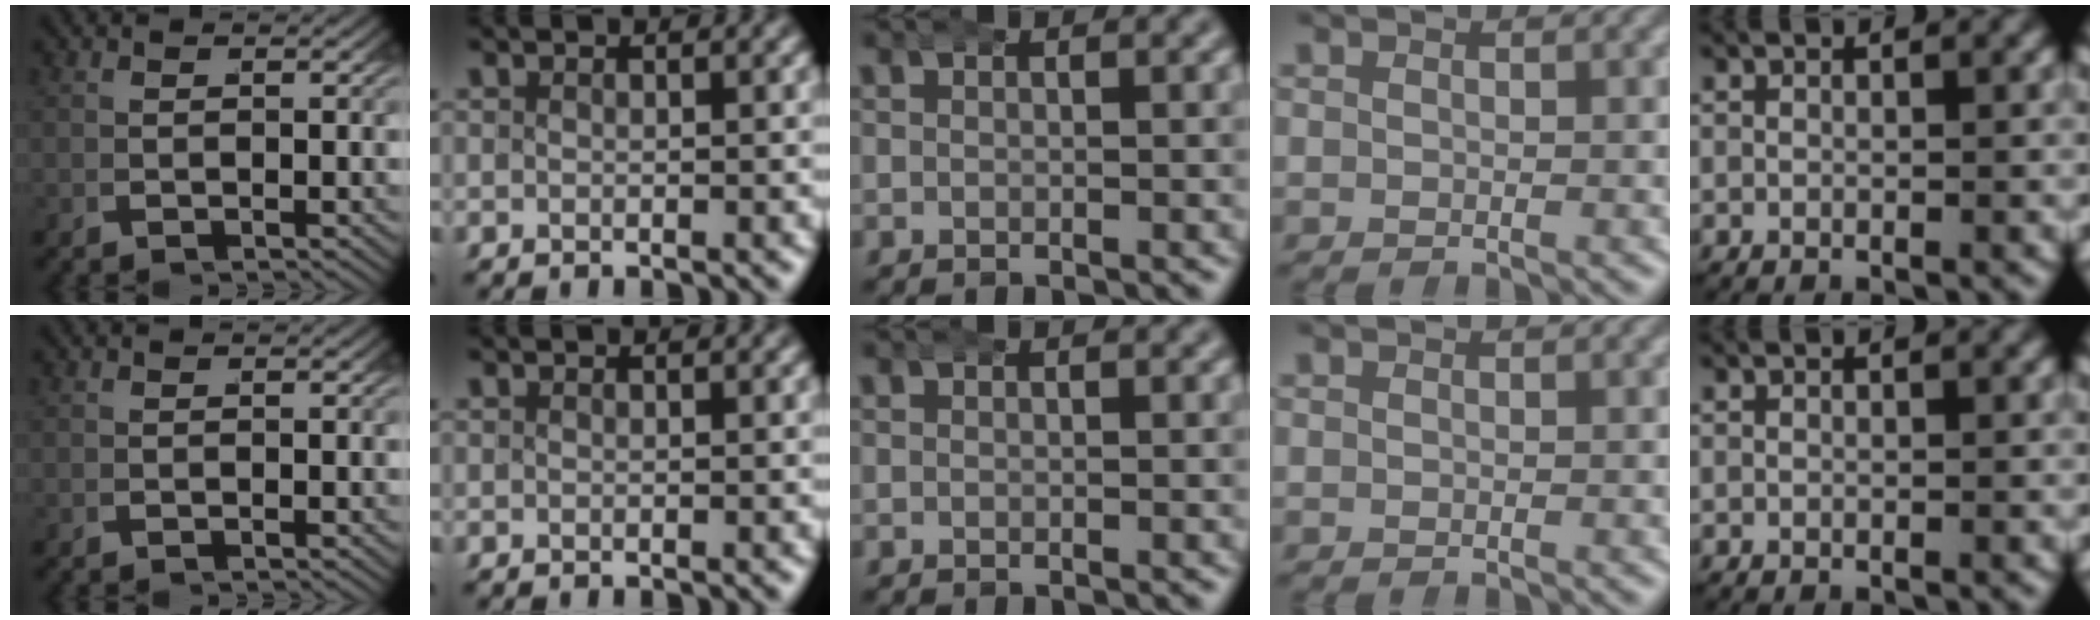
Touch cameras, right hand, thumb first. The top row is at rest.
{}